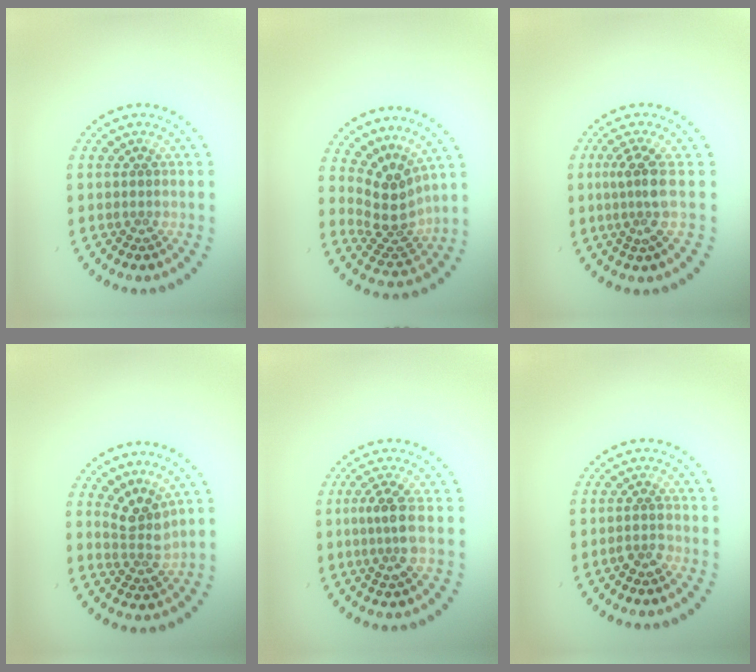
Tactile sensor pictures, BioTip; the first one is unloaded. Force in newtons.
{"total": 3.7, "press": 2.6, "slide": 2.6}
{"total": 2.8, "press": 2.0, "slide": 2.0}
{"total": 2.9, "press": 2.1, "slide": 2.0}
{"total": 3.0, "press": 2.6, "slide": 1.4}
{"total": 1.2, "press": 1.1, "slide": 0.6}